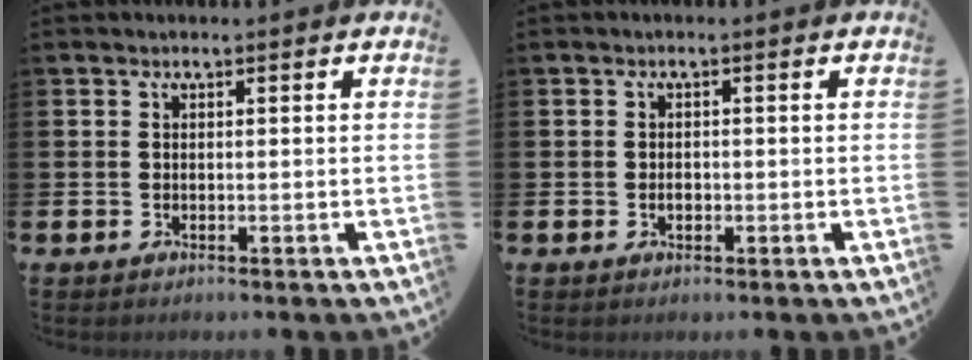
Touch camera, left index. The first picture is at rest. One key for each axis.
{"total": 1.2, "fx": -0.3, "fy": 0.8, "fz": 0.8, "tx": -0.015, "ty": 0.005, "tz": -0.008}